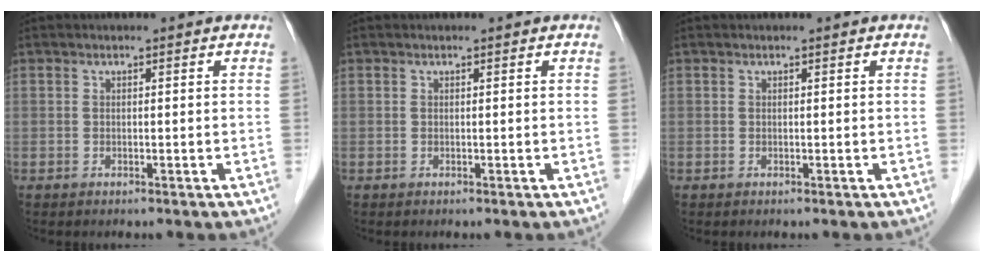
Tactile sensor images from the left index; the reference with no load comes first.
{"total": 0.0}
{"total": 0.0}